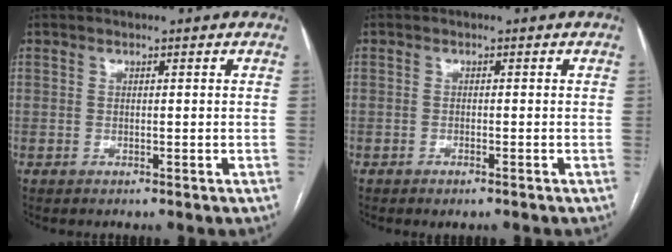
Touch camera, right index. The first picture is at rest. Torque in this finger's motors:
{"motor_torque": [0.33, -0.09, -0.05, 0.00]}